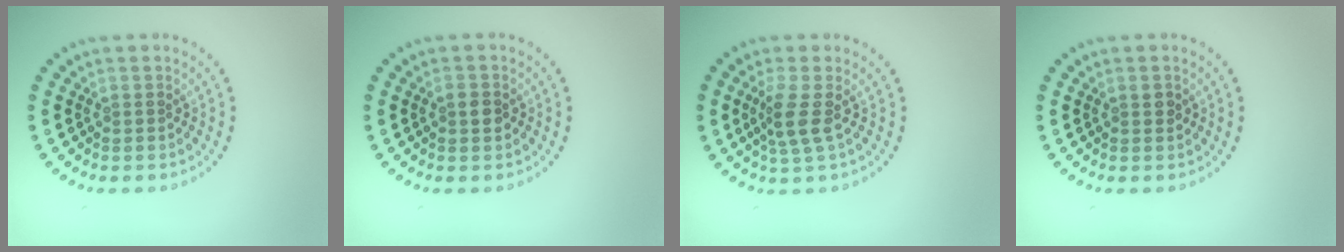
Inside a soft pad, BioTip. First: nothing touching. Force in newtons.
{"total": 1.3, "press": 1.3, "slide": 0.1}
{"total": 2.5, "press": 1.9, "slide": 1.6}
{"total": 0.8, "press": 0.8, "slide": 0.3}